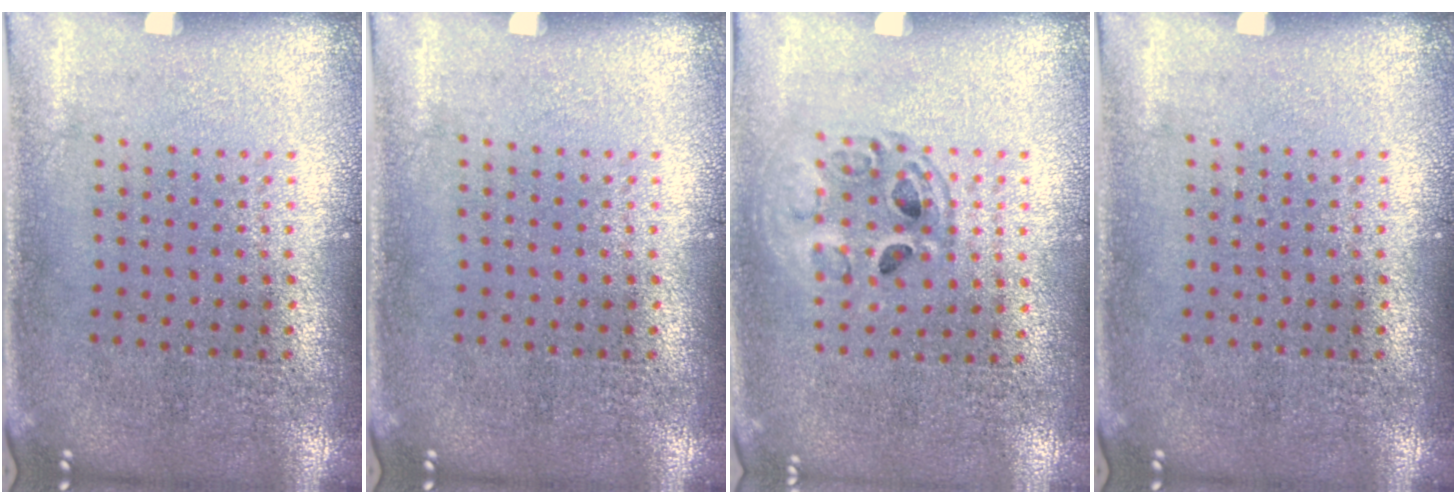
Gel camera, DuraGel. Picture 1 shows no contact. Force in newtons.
{"total": 0.0}
{"total": 1.3, "press": 1.3, "slide": 0.4}
{"total": 0.0}